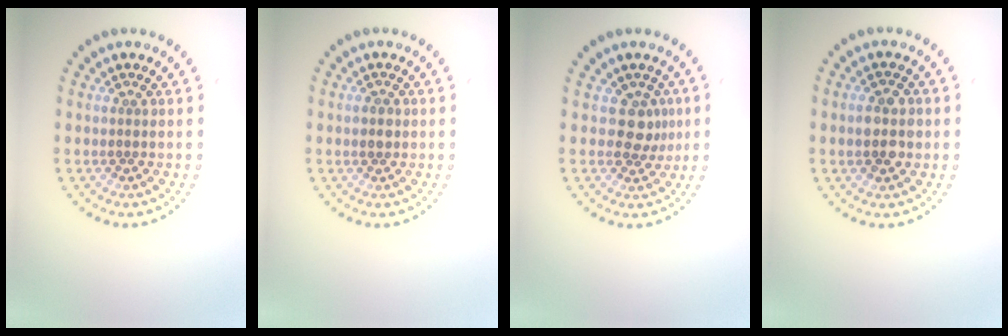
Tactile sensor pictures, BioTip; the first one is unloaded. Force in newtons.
{"total": 1.2, "press": 1.2, "slide": 0.1}
{"total": 2.3, "press": 1.8, "slide": 1.5}
{"total": 2.8, "press": 2.8, "slide": 0.0}